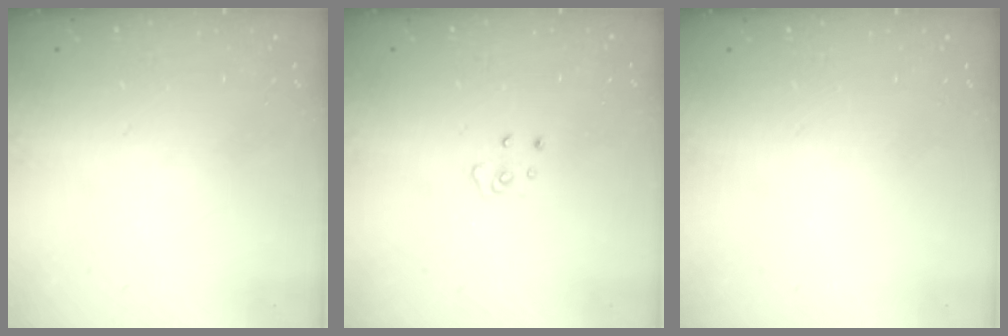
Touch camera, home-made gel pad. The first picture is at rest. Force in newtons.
{"total": 3.8, "press": 3.8, "slide": 0.3}
{"total": 0.0}